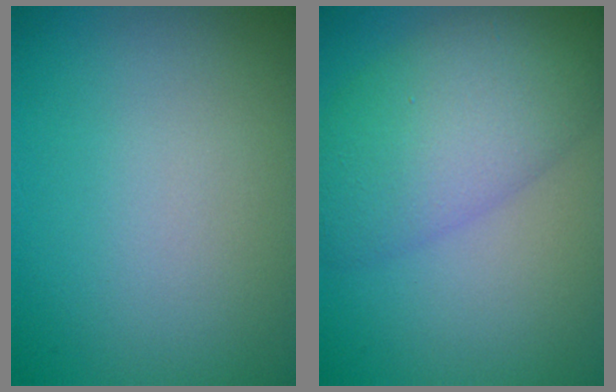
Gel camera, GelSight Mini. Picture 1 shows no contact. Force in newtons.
{"total": 7.3, "press": 7.3, "slide": 0.1}